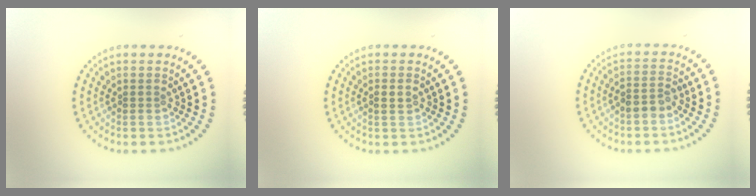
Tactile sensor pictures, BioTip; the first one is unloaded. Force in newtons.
{"total": 1.0, "press": 0.9, "slide": 0.2}
{"total": 2.2, "press": 2.0, "slide": 1.0}